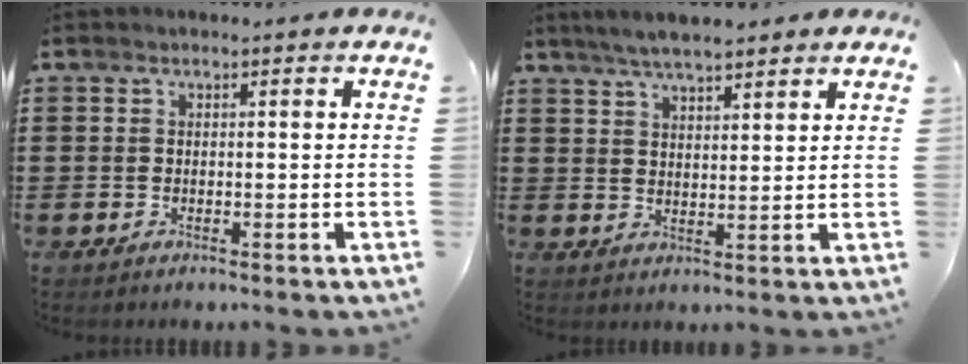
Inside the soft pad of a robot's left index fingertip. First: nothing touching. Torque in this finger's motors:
{"motor_torque": [1.32, -0.82, 0.35, 0.19]}